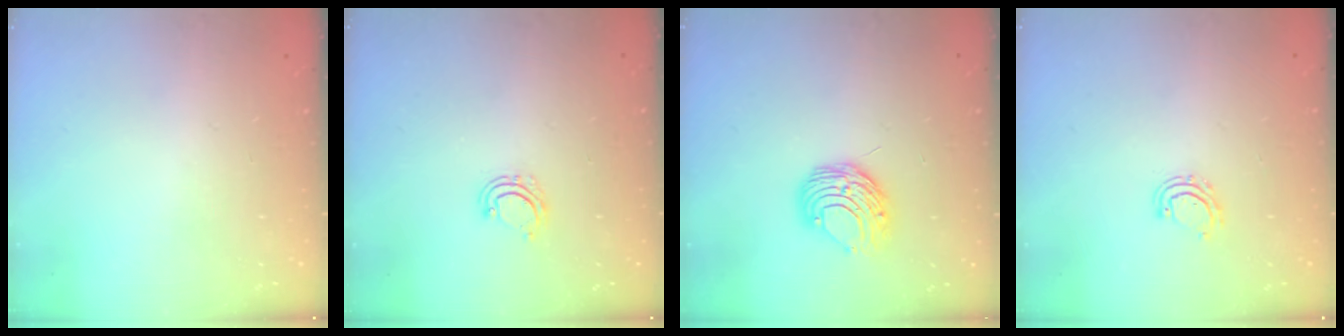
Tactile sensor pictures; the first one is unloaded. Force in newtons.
{"total": 6.0, "press": 5.8, "slide": 1.6}
{"total": 8.8, "press": 8.8, "slide": 0.8}
{"total": 6.1, "press": 5.9, "slide": 1.4}